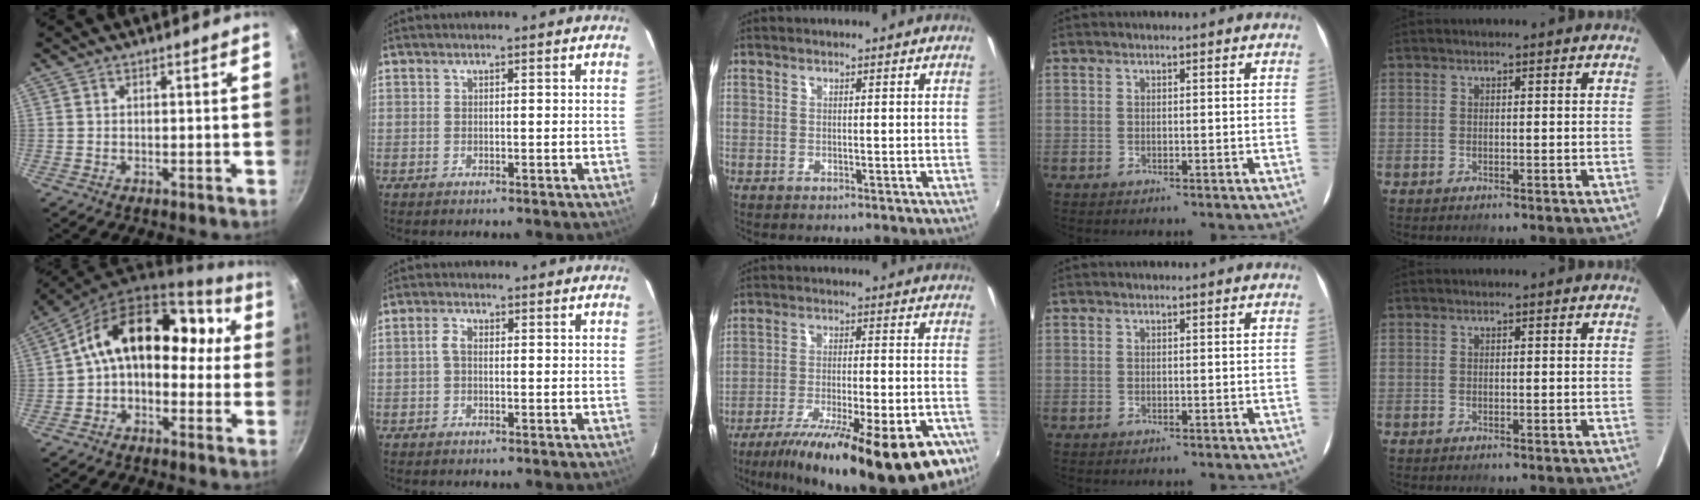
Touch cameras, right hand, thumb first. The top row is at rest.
{"thumb": {"total": 16.3, "force": [0.6, 11.4, 11.7], "torque": [-0.132, 0.065, -0.011]}, "index": {"total": 1.8, "force": [-0.1, 1.1, 1.5], "torque": [-0.033, 0.008, -0.005]}, "middle": {"total": 26.4, "force": [-17.6, 6.7, 18.5], "torque": [-0.300, -0.052, -0.254]}}